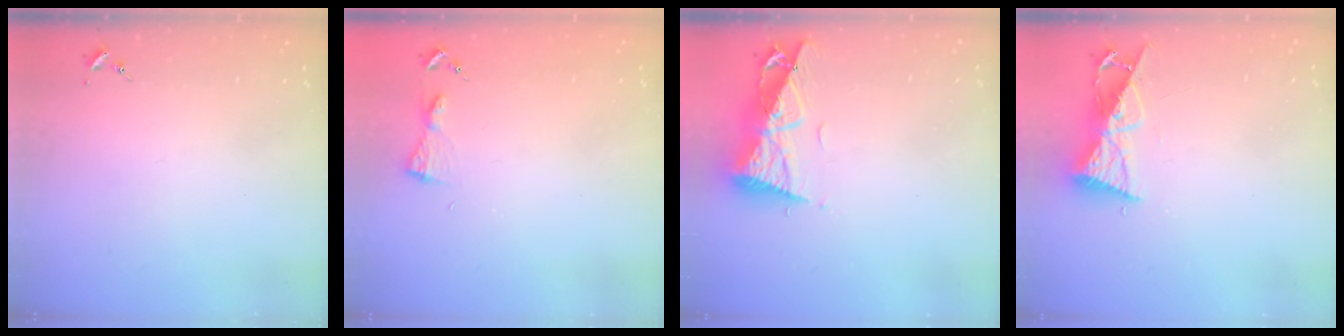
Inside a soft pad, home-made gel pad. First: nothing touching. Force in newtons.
{"total": 3.9, "press": 3.9, "slide": 0.4}
{"total": 10.4, "press": 10.3, "slide": 1.4}
{"total": 8.9, "press": 8.9, "slide": 0.5}